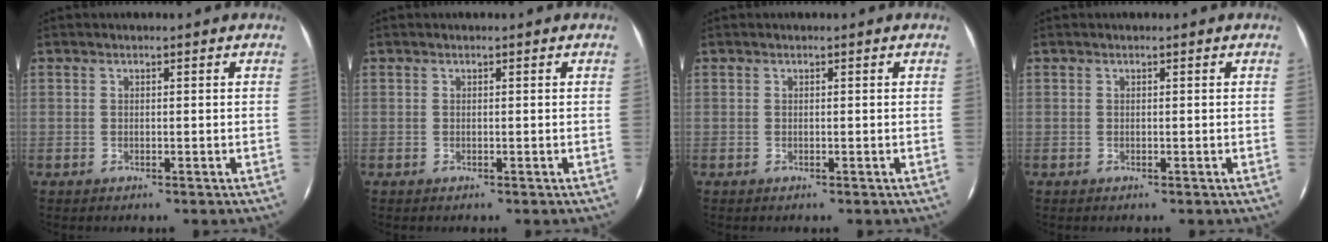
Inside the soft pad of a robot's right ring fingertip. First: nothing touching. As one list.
[{"total": 0.0}, {"total": 0.0}, {"total": 0.0}]